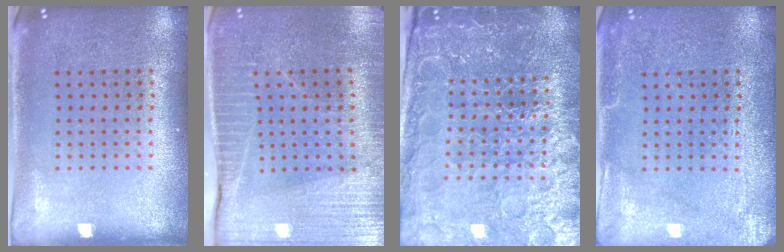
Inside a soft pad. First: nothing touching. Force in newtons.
{"total": 3.6, "press": 3.5, "slide": 0.4}
{"total": 5.6, "press": 5.1, "slide": 2.3}
{"total": 3.5, "press": 3.5, "slide": 0.4}